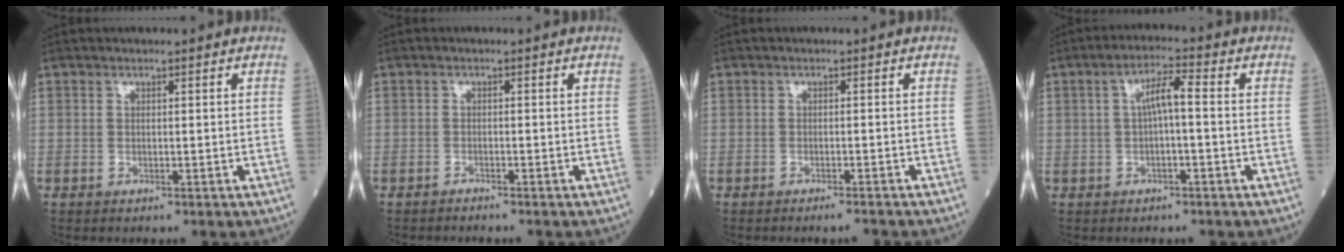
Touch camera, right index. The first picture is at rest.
{"total": 1.6, "force": [-1.5, -0.1, 0.5], "torque": [-0.008, 0.002, -0.021]}
{"total": 2.1, "force": [-1.9, -0.2, 0.7], "torque": [-0.011, -0.002, -0.028]}
{"total": 4.4, "force": [0.2, 0.7, 4.3], "torque": [-0.075, 0.016, 0.002]}